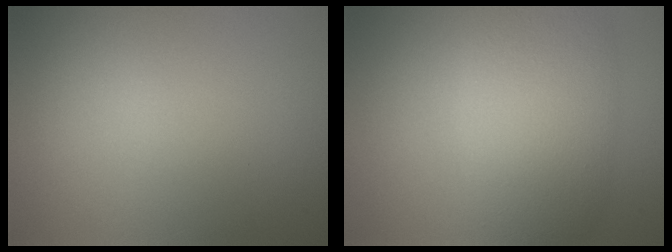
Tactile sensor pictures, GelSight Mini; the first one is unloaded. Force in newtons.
{"total": 7.5, "press": 7.5, "slide": 0.2}